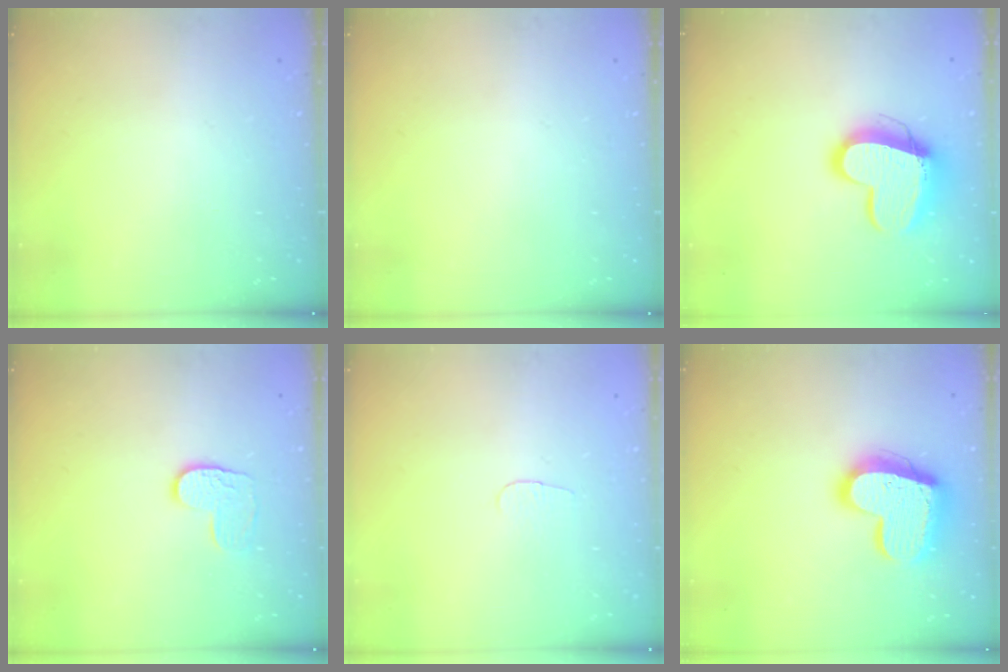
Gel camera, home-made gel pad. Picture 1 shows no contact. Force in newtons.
{"total": 0.0}
{"total": 13.7, "press": 13.6, "slide": 1.3}
{"total": 6.6, "press": 6.6, "slide": 0.3}
{"total": 2.8, "press": 2.8, "slide": 0.3}
{"total": 18.2, "press": 18.2, "slide": 1.6}